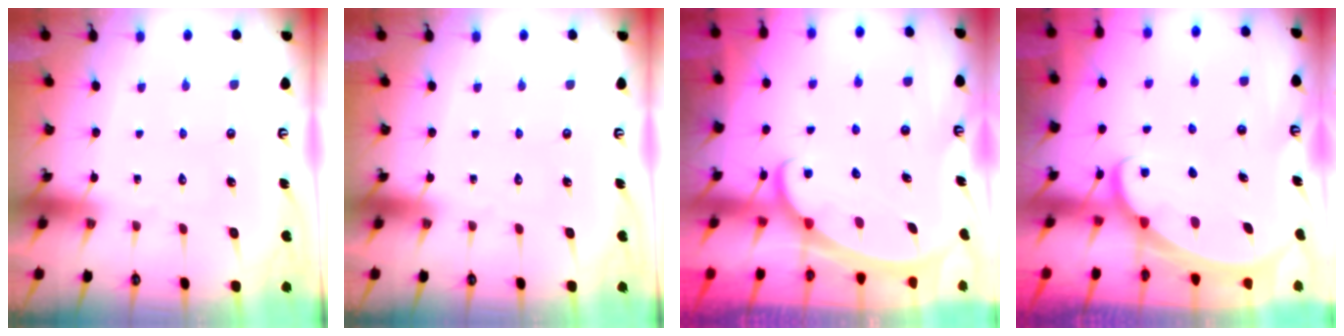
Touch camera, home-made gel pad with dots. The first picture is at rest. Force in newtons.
{"total": 0.0}
{"total": 2.3, "press": 2.3, "slide": 0.3}
{"total": 1.9, "press": 1.9, "slide": 0.2}